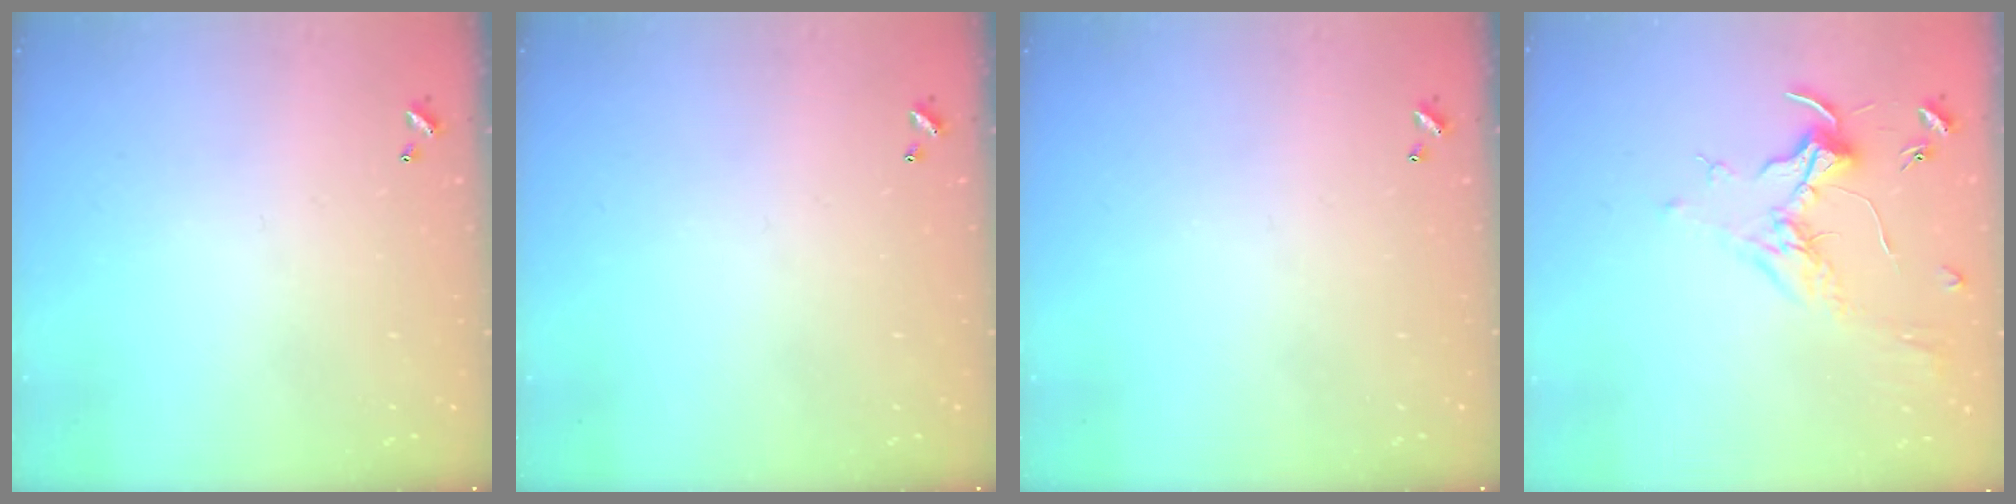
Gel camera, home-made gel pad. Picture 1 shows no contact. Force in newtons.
{"total": 0.0}
{"total": 0.0}
{"total": 1.7, "press": 1.5, "slide": 0.9}